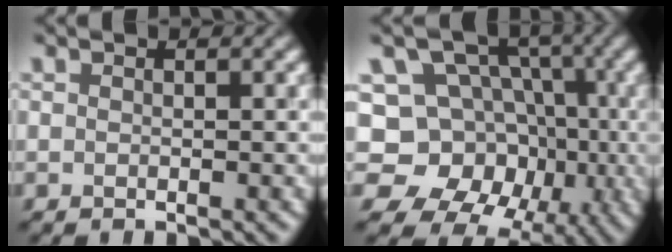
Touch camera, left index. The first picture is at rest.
{"total": 14.2, "force": [-3.4, 12.4, 6.0], "torque": [-0.095, 0.013, -0.077]}